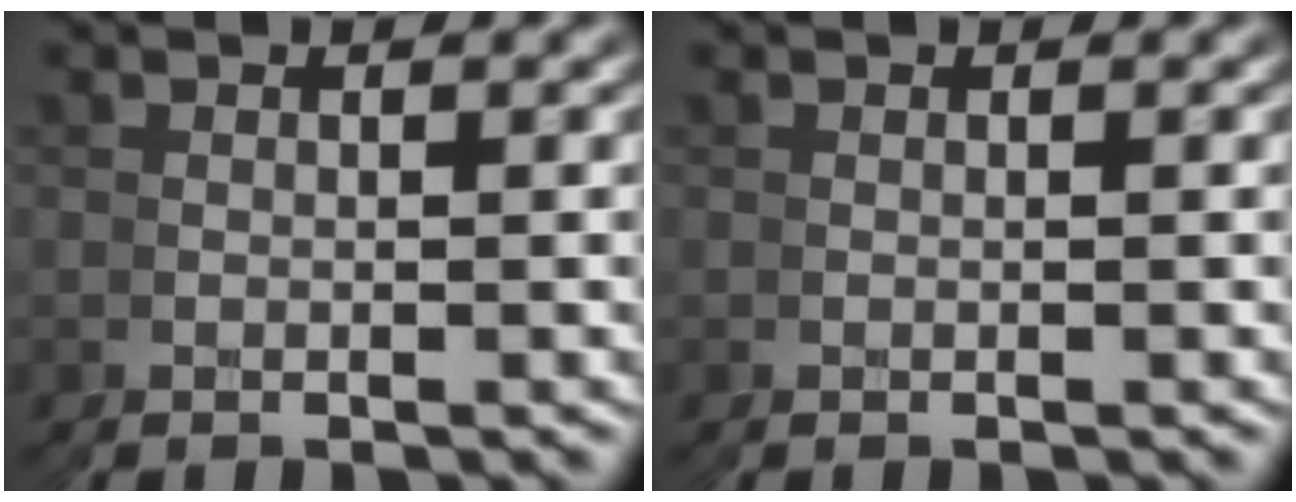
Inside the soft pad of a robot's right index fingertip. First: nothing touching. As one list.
[{"total": 0.0}]